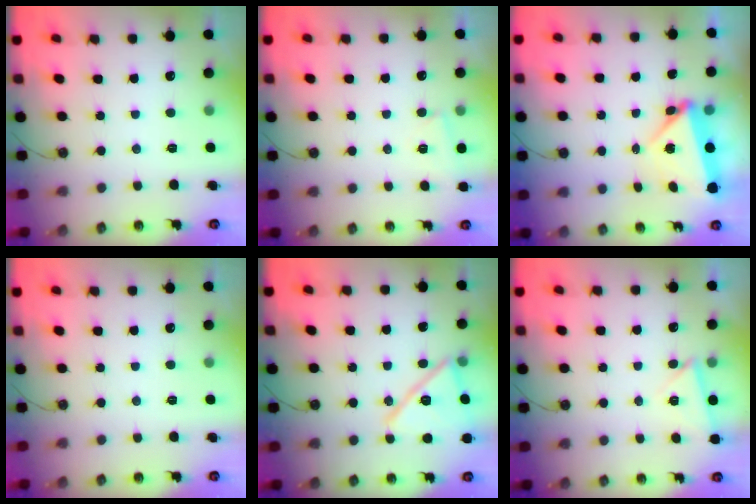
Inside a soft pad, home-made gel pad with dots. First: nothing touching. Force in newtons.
{"total": 3.1, "press": 2.7, "slide": 1.6}
{"total": 5.9, "press": 5.6, "slide": 1.7}
{"total": 0.0}
{"total": 17.0, "press": 16.9, "slide": 1.9}
{"total": 3.9, "press": 3.8, "slide": 0.7}